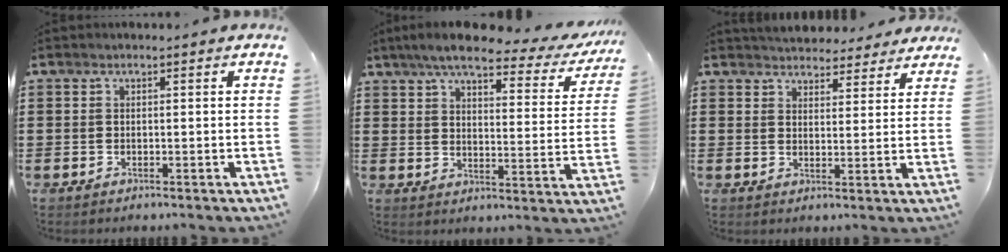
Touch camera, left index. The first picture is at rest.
{"total": 7.4, "force": [6.1, 1.0, 4.1], "torque": [-0.096, -0.030, 0.101]}
{"total": 4.1, "force": [4.0, 0.8, 0.2], "torque": [-0.012, -0.020, 0.071]}